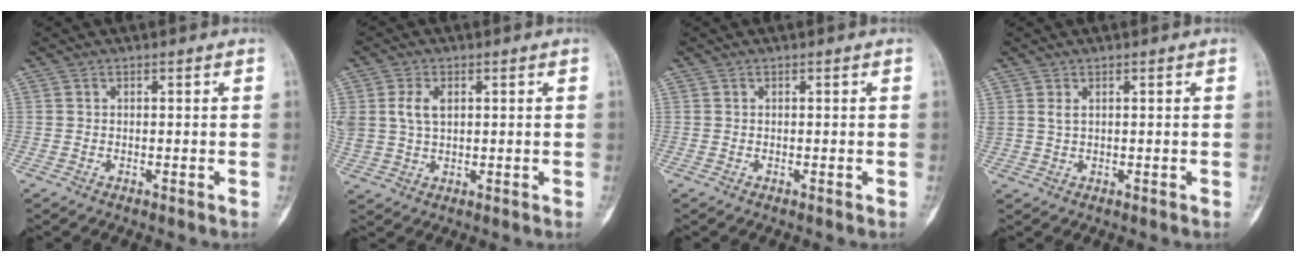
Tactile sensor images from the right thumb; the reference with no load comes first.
{"total": 6.2, "force": [1.7, 4.0, 4.5], "torque": [-0.095, 0.003, 0.038]}
{"total": 0.0}
{"total": 1.4, "force": [0.7, 0.7, 1.0], "torque": [-0.024, 0.001, 0.022]}